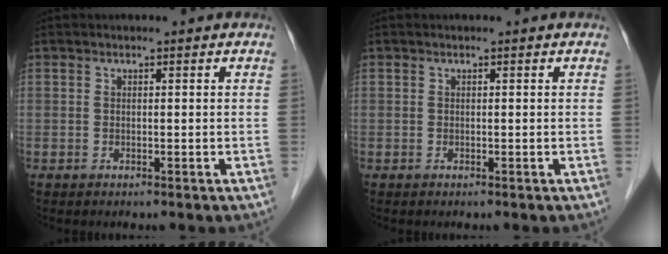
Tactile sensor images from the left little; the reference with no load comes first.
{"total": 0.0}